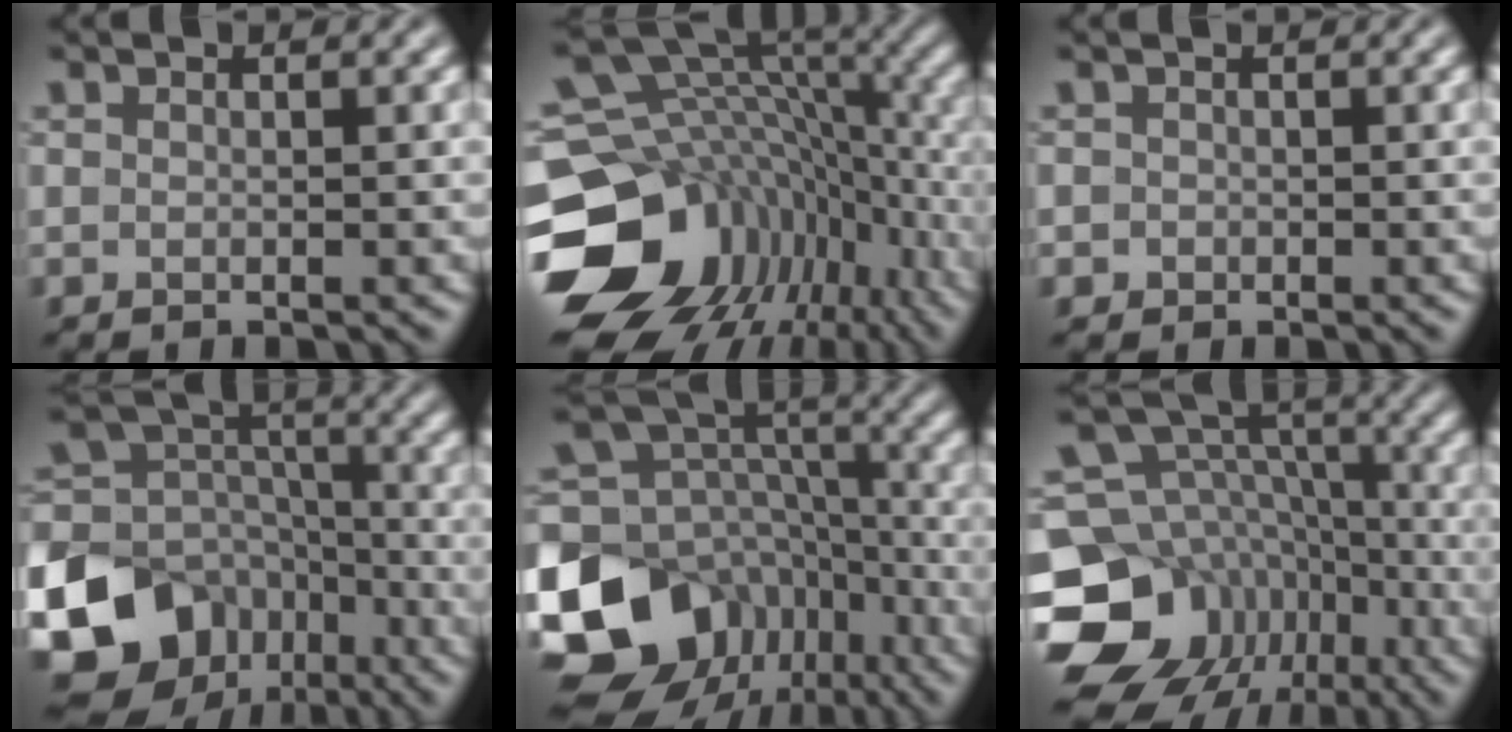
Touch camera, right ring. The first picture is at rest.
{"total": 15.7, "force": [-3.3, 12.1, 9.4], "torque": [-0.199, -0.028, -0.028]}
{"total": 1.1, "force": [-0.1, 1.1, 0.0], "torque": [0.013, 0.002, -0.007]}
{"total": 16.3, "force": [-8.2, 12.8, 5.7], "torque": [-0.161, -0.016, -0.140]}
{"total": 16.2, "force": [-7.7, 12.5, 6.9], "torque": [-0.166, -0.001, -0.110]}
{"total": 14.3, "force": [-6.5, 11.6, 5.2], "torque": [-0.128, 0.008, -0.100]}